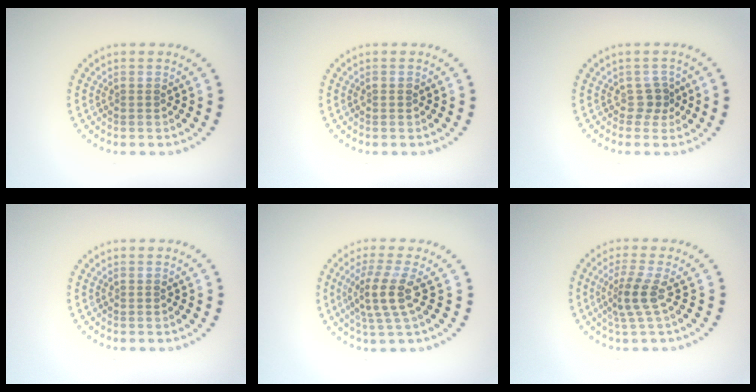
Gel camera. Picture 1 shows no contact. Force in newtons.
{"total": 0.6, "press": 0.6, "slide": 0.2}
{"total": 1.6, "press": 1.1, "slide": 1.2}
{"total": 0.0}
{"total": 3.5, "press": 3.0, "slide": 1.8}
{"total": 2.7, "press": 1.9, "slide": 1.9}